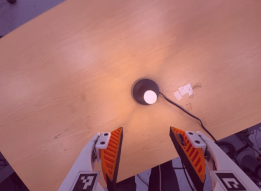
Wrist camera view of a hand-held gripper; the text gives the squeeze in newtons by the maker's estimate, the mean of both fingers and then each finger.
{"total": 0.0}